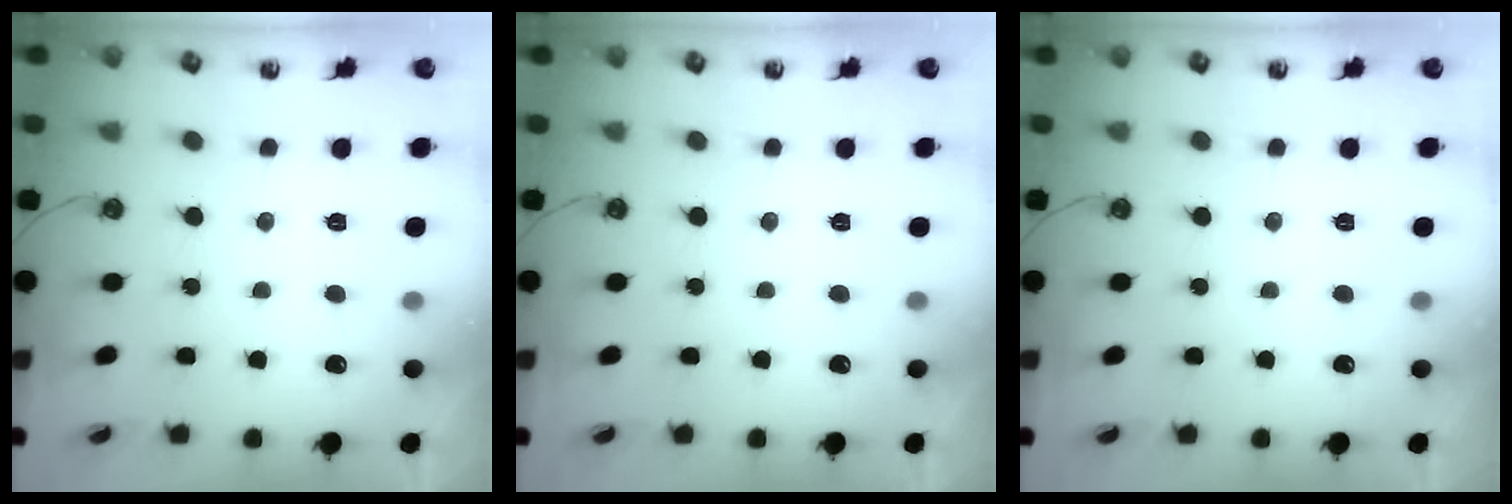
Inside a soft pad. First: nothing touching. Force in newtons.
{"total": 0.0}
{"total": 0.0}